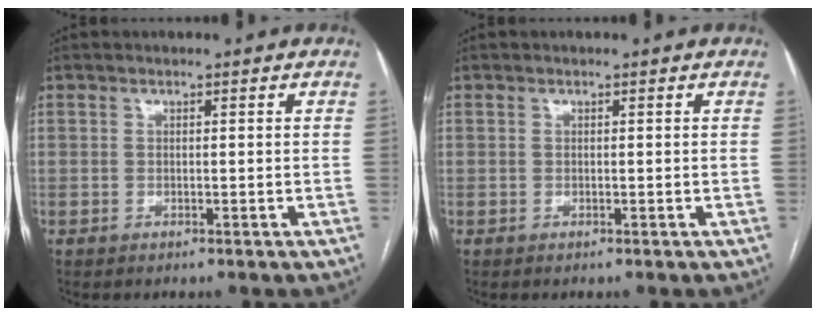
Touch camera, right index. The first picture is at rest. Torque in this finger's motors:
{"motor_torque": [0.00, 0.00, 0.00, 0.00]}